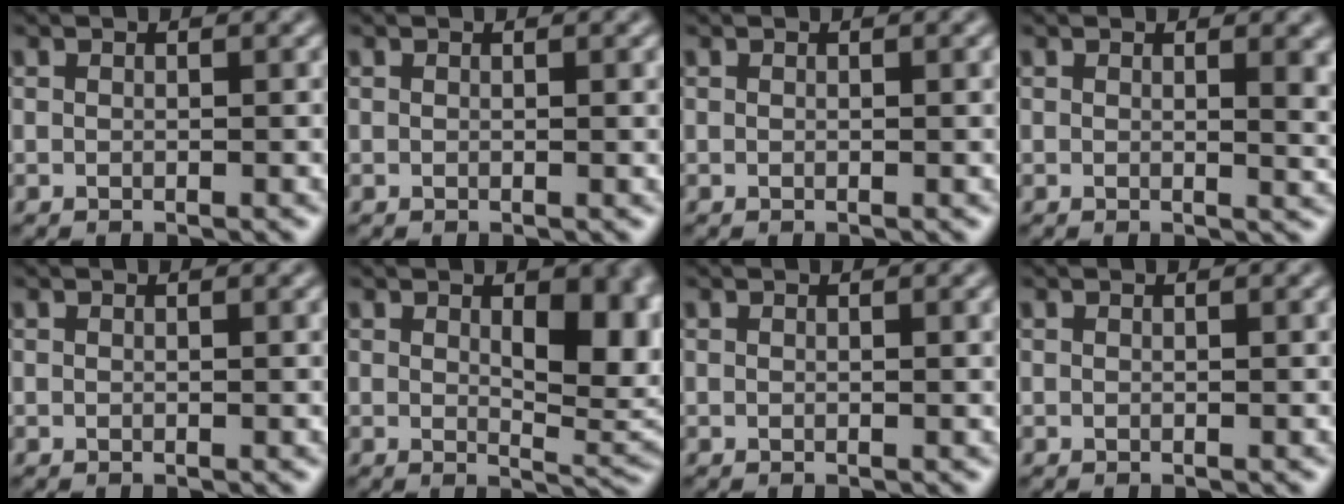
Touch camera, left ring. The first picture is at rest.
{"total": 0.6, "force": [0.1, 0.1, 0.6], "torque": [-0.007, 0.000, 0.001]}
{"total": 0.6, "force": [0.1, 0.1, 0.6], "torque": [-0.007, 0.000, 0.000]}
{"total": 3.2, "force": [0.9, 1.2, 2.8], "torque": [-0.024, 0.001, 0.011]}
{"total": 0.5, "force": [0.1, 0.1, 0.5], "torque": [-0.006, 0.000, 0.000]}
{"total": 6.8, "force": [1.1, 3.1, 5.9], "torque": [-0.081, -0.009, 0.027]}
{"total": 0.8, "force": [0.2, 0.1, 0.8], "torque": [-0.010, 0.000, 0.001]}
{"total": 0.6, "force": [0.1, 0.1, 0.6], "torque": [-0.007, 0.000, 0.001]}